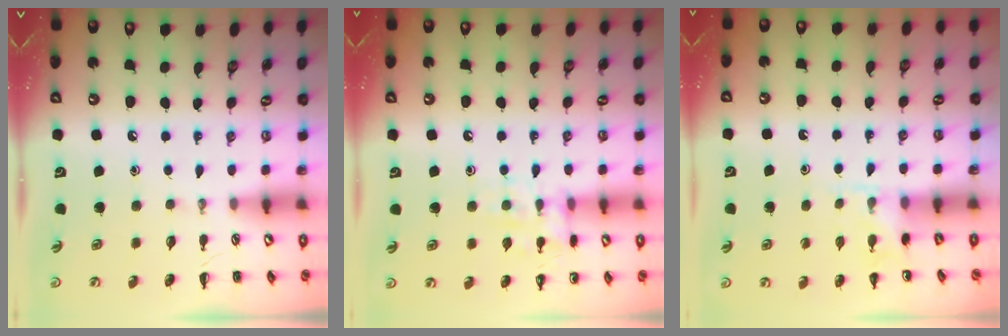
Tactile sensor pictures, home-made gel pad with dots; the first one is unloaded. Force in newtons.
{"total": 10.6, "press": 10.6, "slide": 0.6}
{"total": 4.8, "press": 4.6, "slide": 1.4}